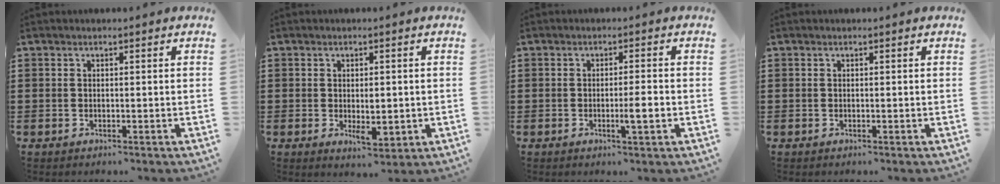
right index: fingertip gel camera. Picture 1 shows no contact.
{"total": 3.1, "force": [0.0, 1.5, 2.7], "torque": [-0.036, -0.005, -0.002]}
{"total": 3.2, "force": [-0.9, 0.1, 3.1], "torque": [-0.052, -0.005, -0.015]}
{"total": 0.0}